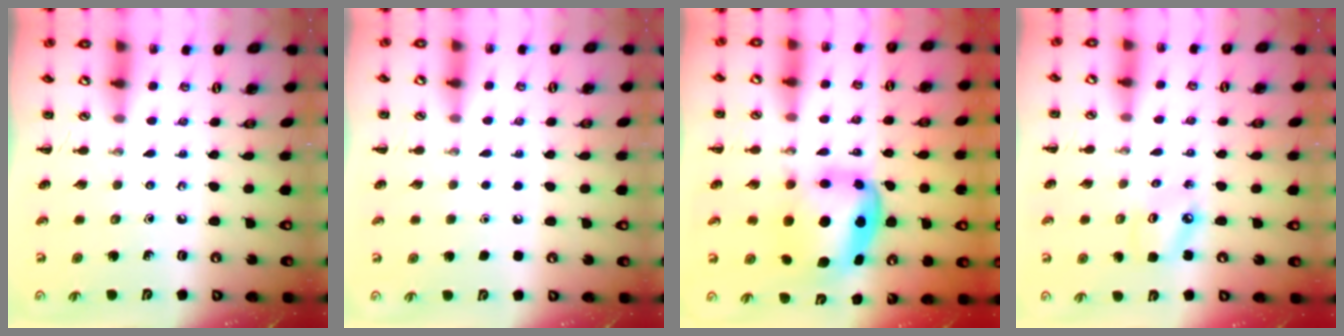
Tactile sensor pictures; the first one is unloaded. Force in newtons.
{"total": 1.6, "press": 1.6, "slide": 0.1}
{"total": 7.1, "press": 6.9, "slide": 1.7}
{"total": 3.6, "press": 3.5, "slide": 0.5}